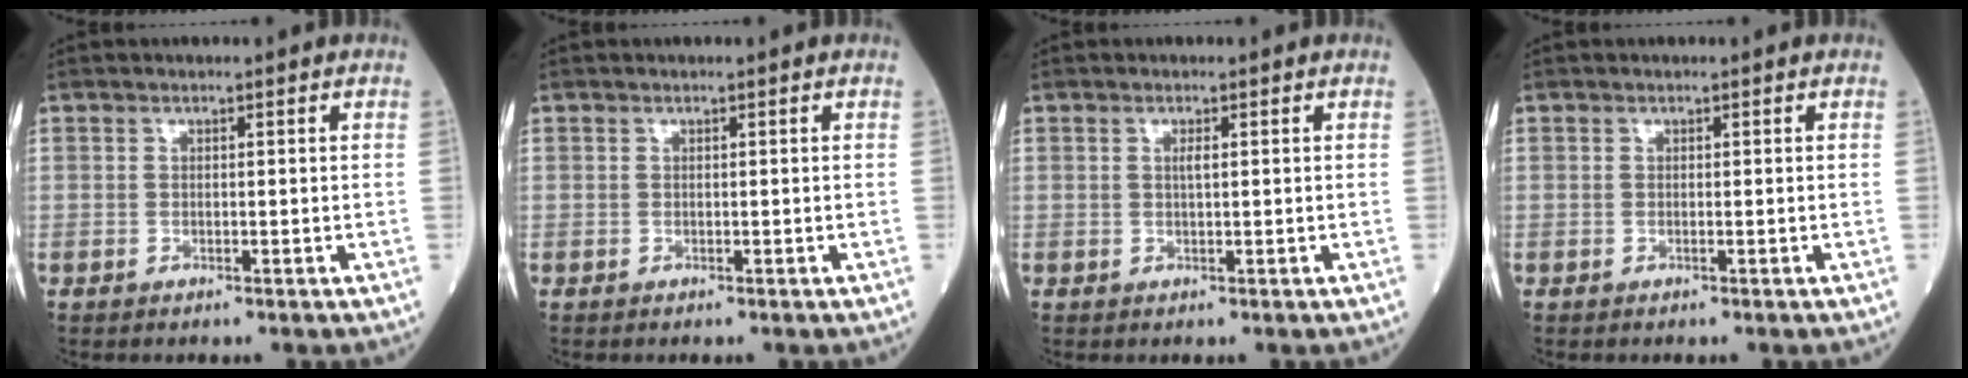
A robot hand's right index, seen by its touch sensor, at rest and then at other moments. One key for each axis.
{"total": 0.0}
{"total": 0.9, "fx": 0.2, "fy": 0.1, "fz": 0.9, "tx": -0.022, "ty": 0.001, "tz": 0.003}
{"total": 0.0}